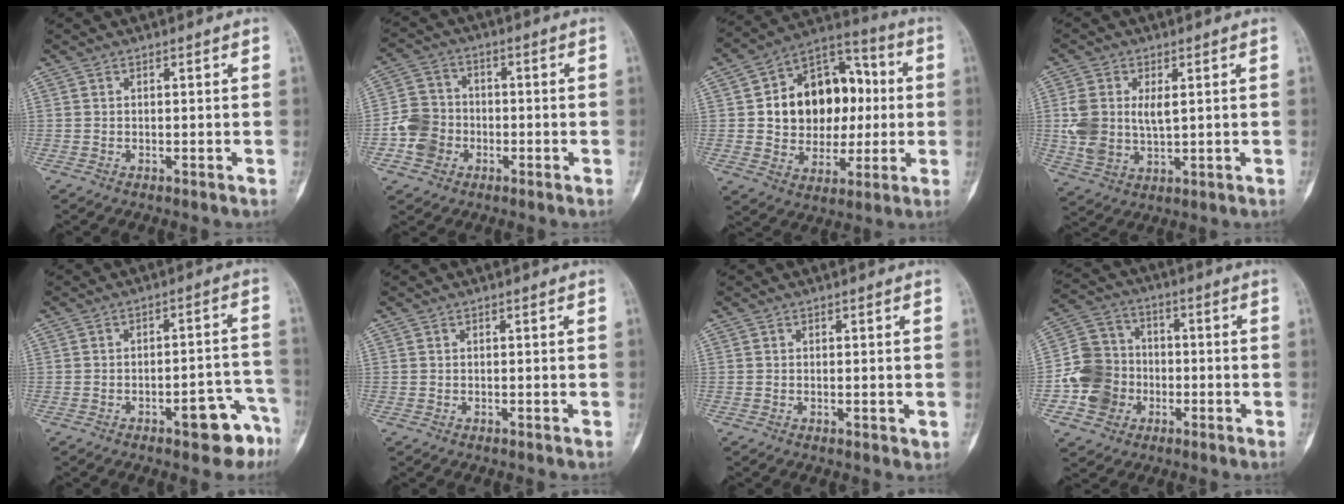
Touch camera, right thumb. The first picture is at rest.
{"total": 7.7, "force": [-2.3, 6.8, 2.9], "torque": [-0.036, 0.024, -0.047]}
{"total": 19.5, "force": [1.8, 14.3, 13.2], "torque": [-0.146, 0.027, 0.032]}
{"total": 9.6, "force": [1.5, 6.0, 7.4], "torque": [-0.149, -0.004, 0.040]}
{"total": 9.0, "force": [-5.2, 3.3, 6.5], "torque": [-0.052, 0.045, -0.060]}
{"total": 0.0}
{"total": 1.4, "force": [-0.1, 0.6, 1.3], "torque": [-0.018, -0.006, -0.002]}
{"total": 11.6, "force": [-2.9, 10.4, 4.3], "torque": [-0.055, 0.027, -0.055]}